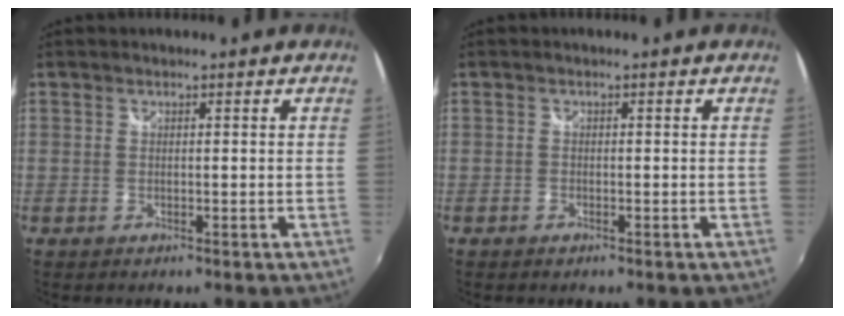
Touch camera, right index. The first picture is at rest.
{"total": 0.9, "force": [-0.7, 0.5, 0.1], "torque": [-0.005, -0.002, -0.014]}